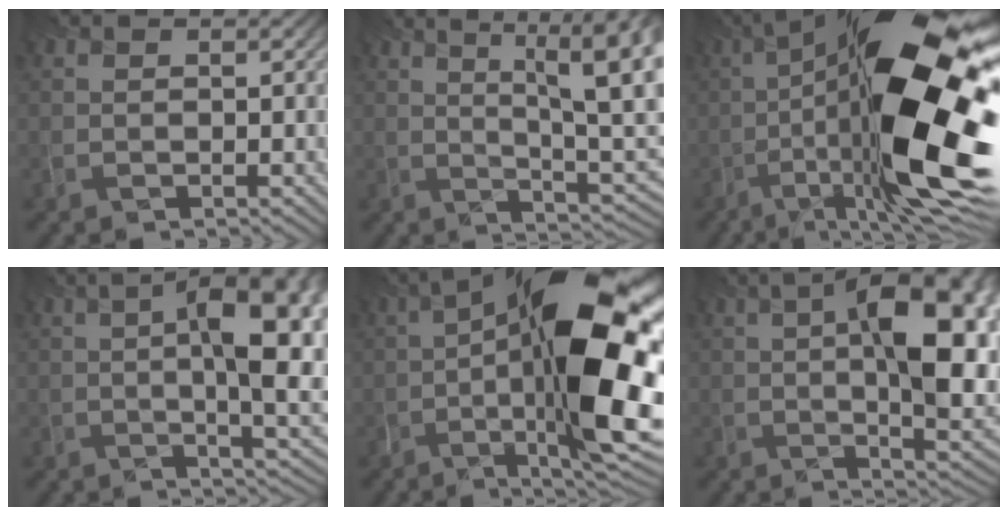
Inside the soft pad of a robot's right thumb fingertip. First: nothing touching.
{"total": 15.1, "force": [5.1, 4.2, 13.6], "torque": [-0.186, 0.039, 0.092]}
{"total": 20.7, "force": [-2.4, 5.3, 19.9], "torque": [-0.346, 0.012, -0.039]}
{"total": 14.1, "force": [1.1, 4.4, 13.4], "torque": [-0.172, 0.009, 0.014]}
{"total": 18.6, "force": [-1.7, 5.0, 17.8], "torque": [-0.288, 0.018, -0.022]}
{"total": 15.4, "force": [1.8, 5.6, 14.3], "torque": [-0.188, 0.017, 0.025]}